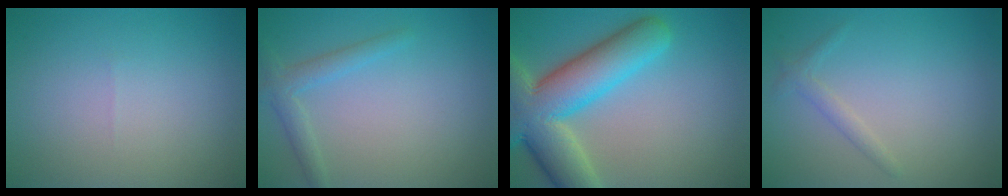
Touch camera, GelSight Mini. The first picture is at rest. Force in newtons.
{"total": 2.1, "press": 2.1, "slide": 0.1}
{"total": 10.8, "press": 10.7, "slide": 0.7}
{"total": 1.2, "press": 1.2, "slide": 0.1}